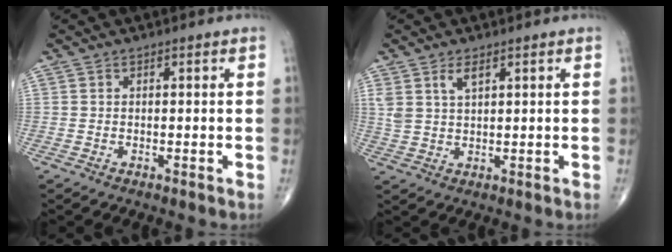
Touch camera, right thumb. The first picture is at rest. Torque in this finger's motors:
{"motor_torque": [0.15, 0.33, 0.43, 0.31, 0.01]}